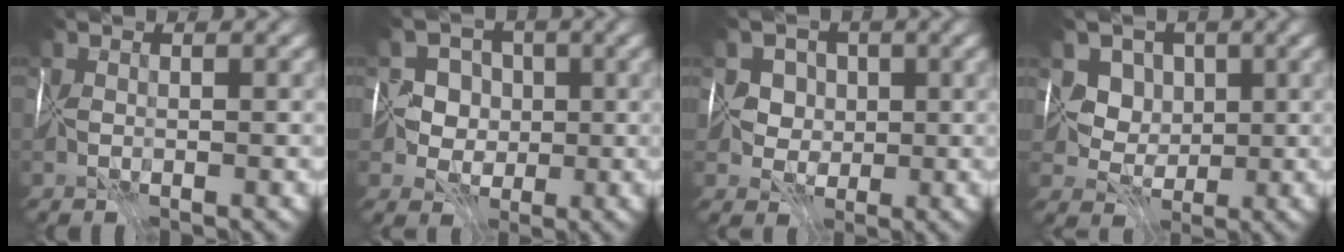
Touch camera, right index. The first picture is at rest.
{"total": 3.8, "force": [0.5, 3.7, 1.0], "torque": [0.010, 0.016, -0.014]}
{"total": 3.1, "force": [1.1, 2.8, 0.6], "torque": [0.010, 0.015, 0.006]}
{"total": 4.7, "force": [2.2, 3.9, 1.5], "torque": [-0.005, 0.003, 0.032]}